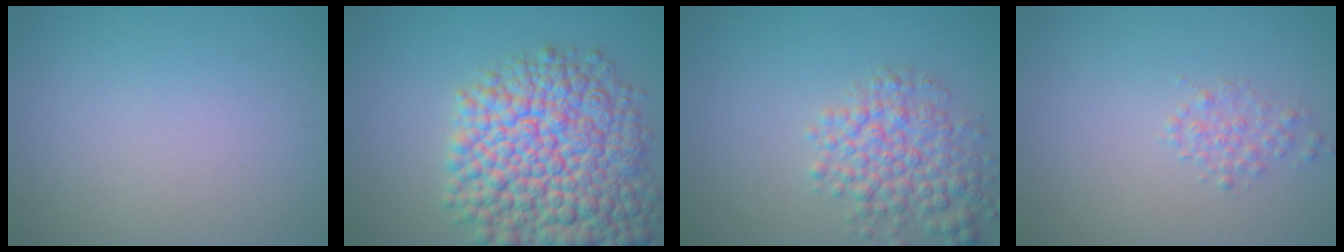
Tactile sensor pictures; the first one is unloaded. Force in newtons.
{"total": 13.7, "press": 13.7, "slide": 0.6}
{"total": 5.0, "press": 5.0, "slide": 0.2}
{"total": 1.5, "press": 1.5, "slide": 0.1}